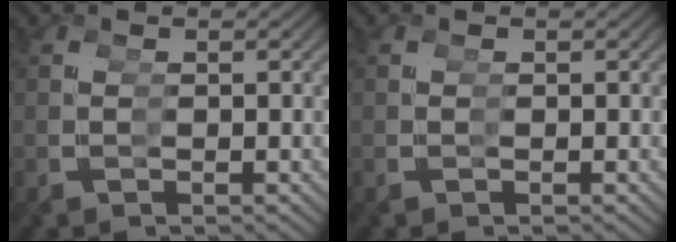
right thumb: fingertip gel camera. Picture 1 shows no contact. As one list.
[{"total": 0.0}]